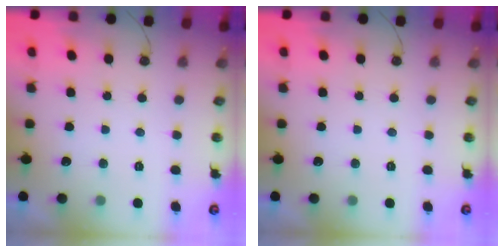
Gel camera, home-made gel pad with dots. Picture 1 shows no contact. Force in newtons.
{"total": 0.5, "press": 0.4, "slide": 0.4}